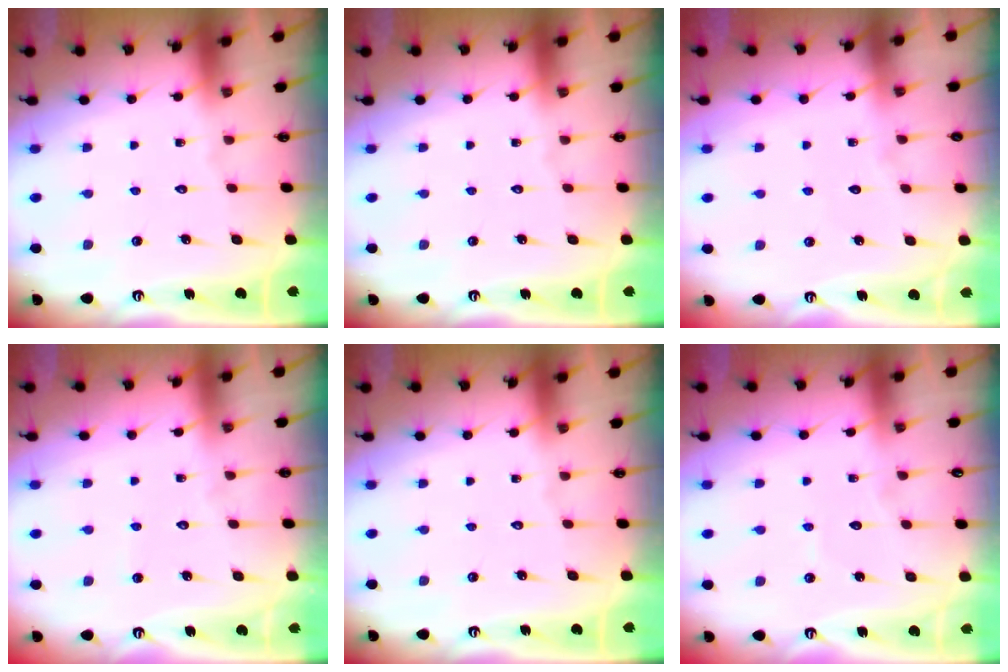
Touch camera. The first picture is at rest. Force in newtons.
{"total": 0.0}
{"total": 3.9, "press": 3.9, "slide": 0.3}
{"total": 2.3, "press": 2.3, "slide": 0.3}
{"total": 0.0}
{"total": 3.4, "press": 3.4, "slide": 0.1}